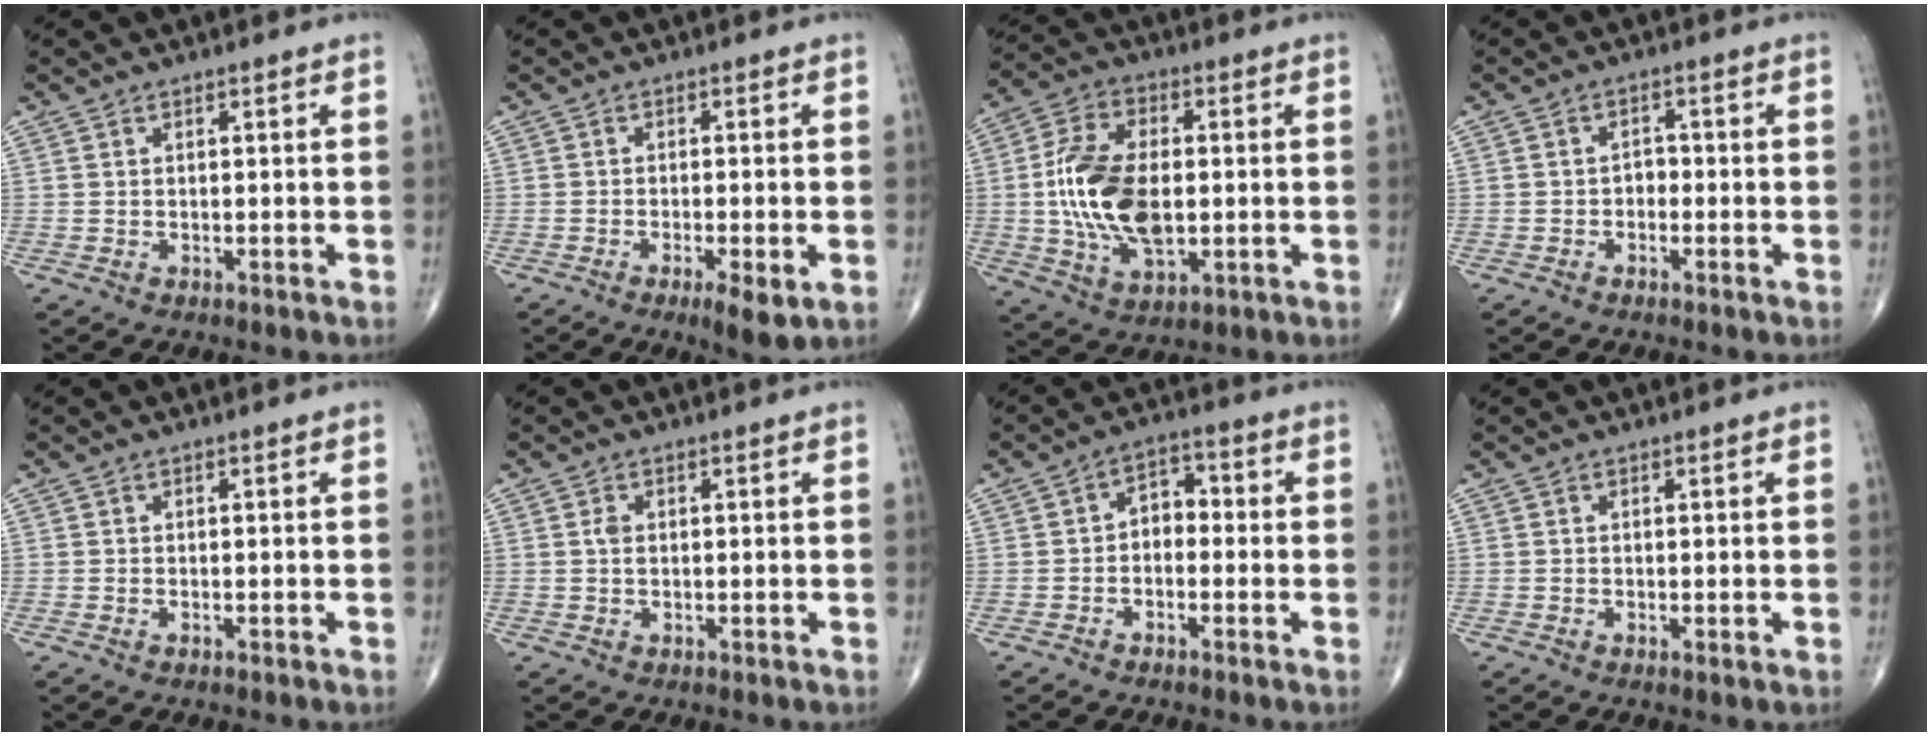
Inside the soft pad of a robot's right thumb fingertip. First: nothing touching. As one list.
[{"total": 5.5, "force": [-2.2, 1.4, 4.9], "torque": [-0.078, -0.009, -0.033]}, {"total": 16.0, "force": [-0.4, 9.0, 13.3], "torque": [-0.254, 0.005, -0.005]}, {"total": 2.0, "force": [-0.8, 1.5, 1.1], "torque": [-0.004, 0.009, -0.020]}, {"total": 0.0}, {"total": 1.3, "force": [0.1, 0.9, 0.9], "torque": [-0.015, 0.002, 0.000]}, {"total": 4.7, "force": [-0.8, 3.3, 3.2], "torque": [-0.030, 0.027, -0.029]}, {"total": 0.5, "force": [-0.1, 0.1, 0.5], "torque": [-0.013, -0.002, -0.003]}]